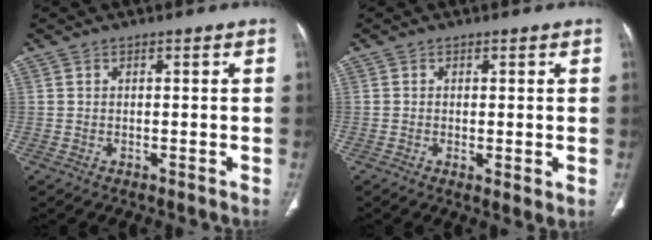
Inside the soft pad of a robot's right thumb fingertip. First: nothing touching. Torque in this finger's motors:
{"motor_torque": [-0.31, 0.12, -0.34, -0.25, 0.02]}